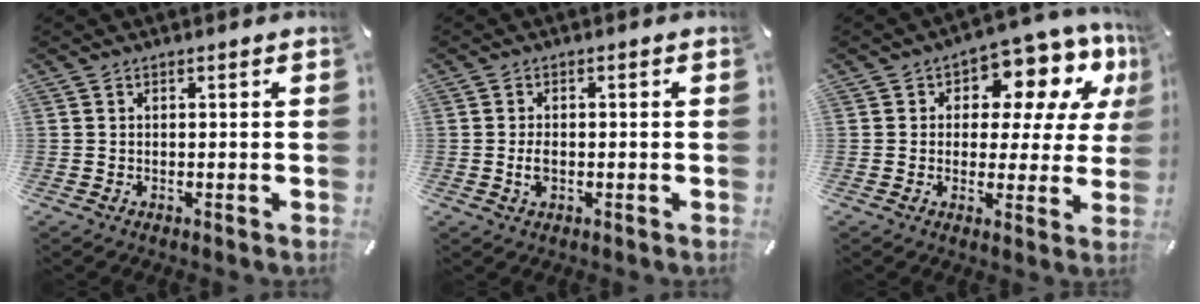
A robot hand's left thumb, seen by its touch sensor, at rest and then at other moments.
{"total": 2.4, "force": [-0.5, 1.3, 2.0], "torque": [-0.049, -0.003, -0.012]}
{"total": 11.4, "force": [5.6, 6.9, 7.2], "torque": [-0.094, -0.039, 0.098]}